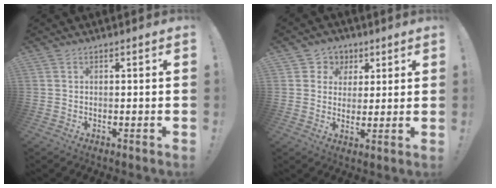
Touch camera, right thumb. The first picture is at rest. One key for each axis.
{"total": 6.3, "fx": 1.8, "fy": 6.0, "fz": 1.0, "tx": -0.009, "ty": -0.013, "tz": 0.036}